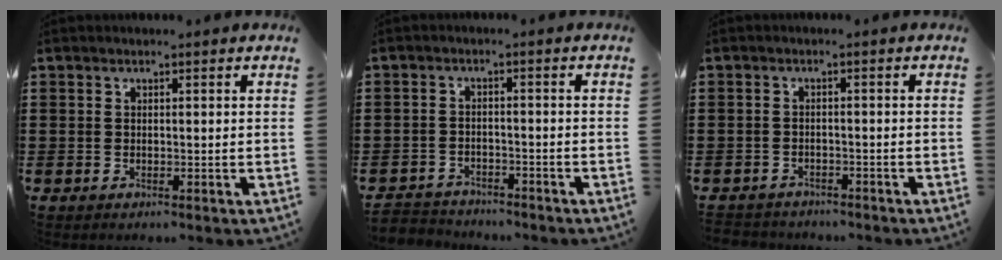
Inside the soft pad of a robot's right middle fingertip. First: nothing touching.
{"total": 3.1, "force": [-3.0, 0.8, -0.5], "torque": [-0.001, 0.000, -0.067]}
{"total": 2.2, "force": [-2.0, 0.6, -0.4], "torque": [0.001, 0.003, -0.048]}